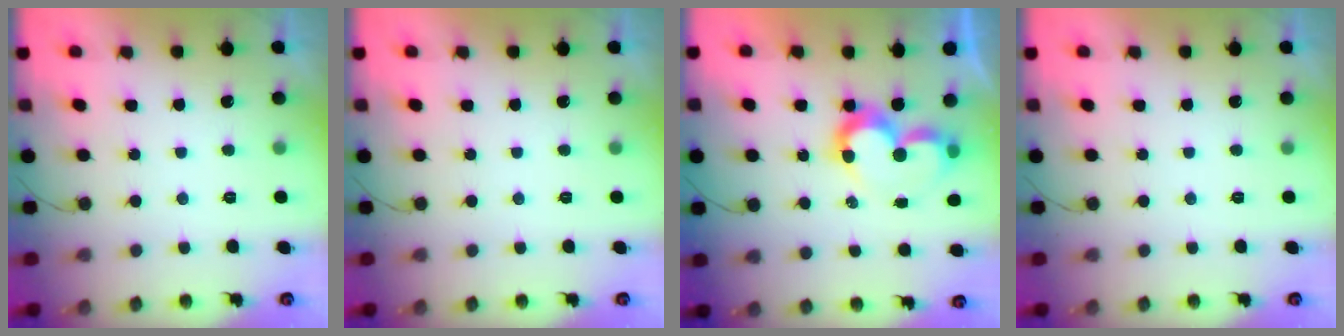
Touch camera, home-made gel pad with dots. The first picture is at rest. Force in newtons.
{"total": 0.0}
{"total": 8.9, "press": 8.9, "slide": 0.7}
{"total": 0.0}